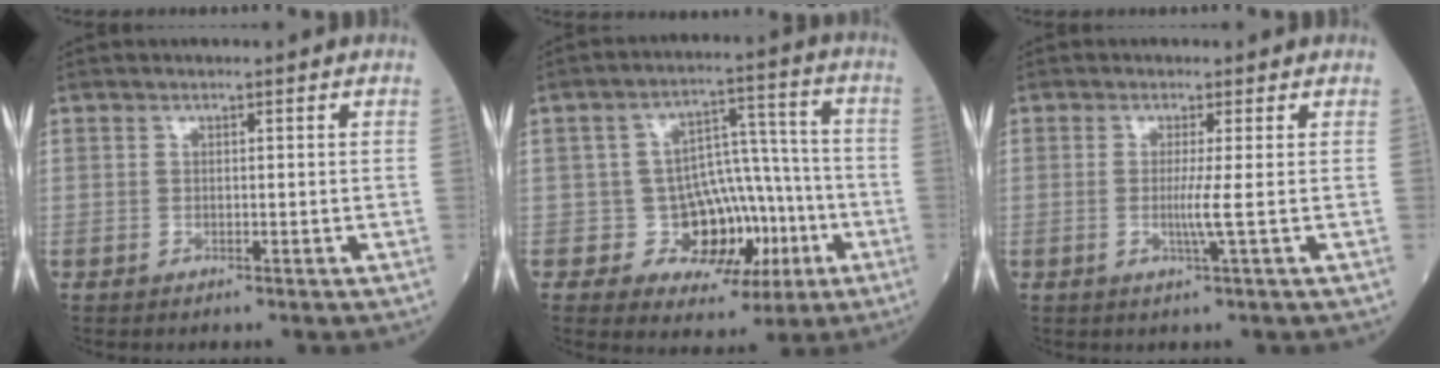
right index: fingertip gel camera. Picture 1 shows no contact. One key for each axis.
{"total": 10.0, "fx": -2.9, "fy": 8.1, "fz": 5.1, "tx": -0.050, "ty": 0.036, "tz": -0.029}
{"total": 2.5, "fx": -0.3, "fy": -1.0, "fz": 2.3, "tx": -0.045, "ty": -0.006, "tz": -0.008}